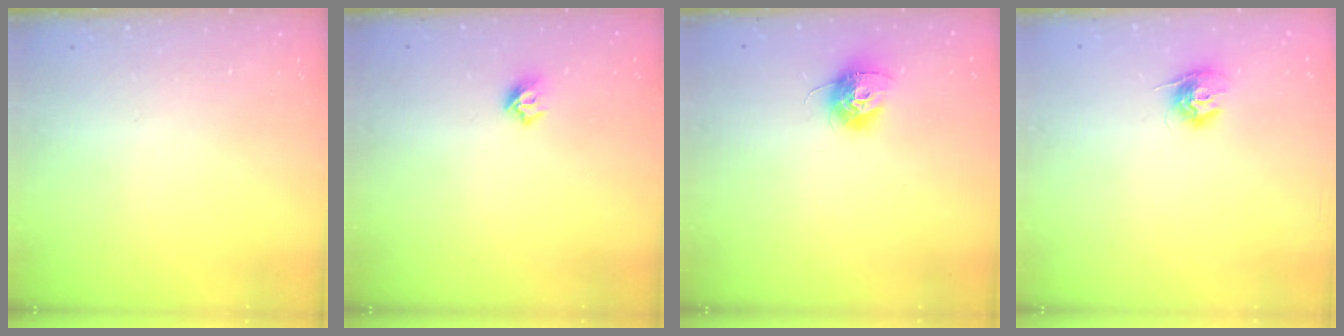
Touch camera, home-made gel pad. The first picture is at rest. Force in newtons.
{"total": 5.4, "press": 5.3, "slide": 1.0}
{"total": 10.2, "press": 10.2, "slide": 0.4}
{"total": 9.6, "press": 9.6, "slide": 0.4}